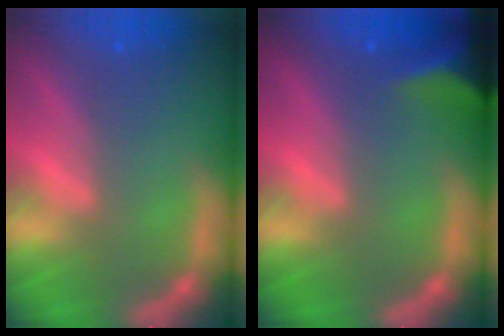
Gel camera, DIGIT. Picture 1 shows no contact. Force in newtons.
{"total": 6.0}